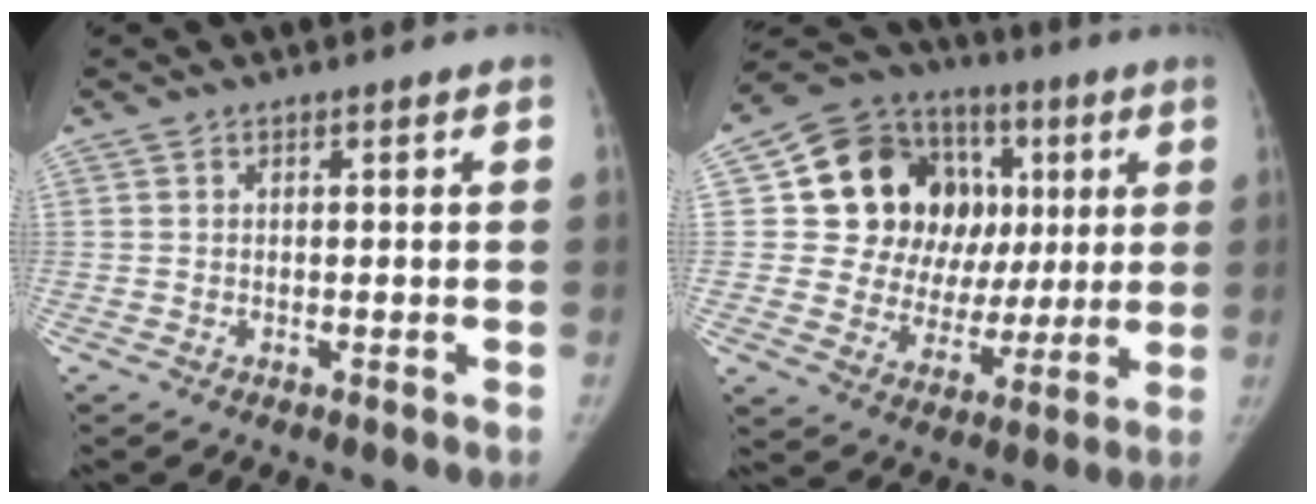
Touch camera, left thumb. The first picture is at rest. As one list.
[{"total": 22.0, "force": [4.7, 17.7, 12.2], "torque": [-0.128, 0.039, 0.094]}]